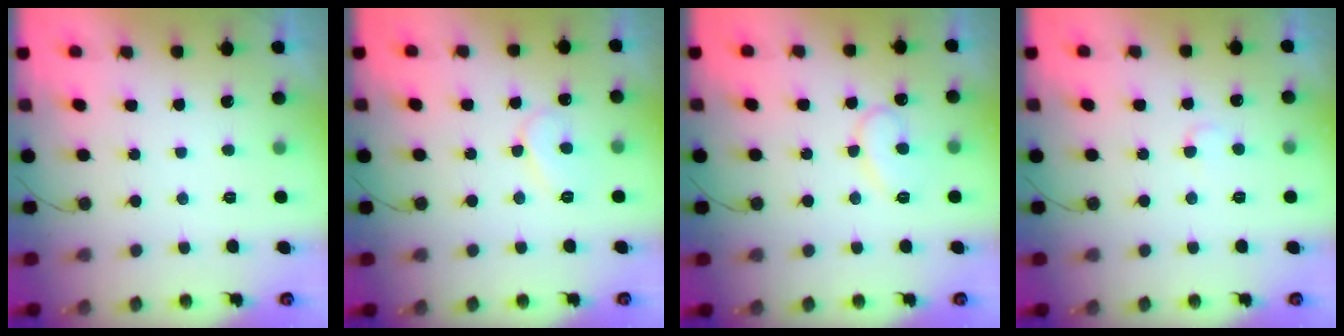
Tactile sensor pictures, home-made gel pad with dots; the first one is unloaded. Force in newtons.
{"total": 7.5, "press": 7.5, "slide": 0.5}
{"total": 10.6, "press": 10.5, "slide": 0.9}
{"total": 3.5, "press": 3.5, "slide": 0.3}